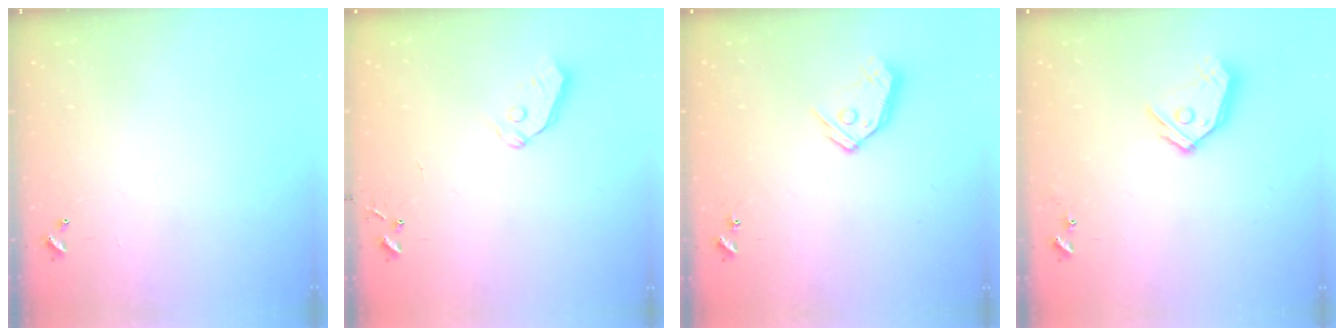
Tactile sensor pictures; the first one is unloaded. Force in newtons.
{"total": 6.1, "press": 6.1, "slide": 0.6}
{"total": 9.9, "press": 9.9, "slide": 0.8}
{"total": 13.2, "press": 13.1, "slide": 1.6}